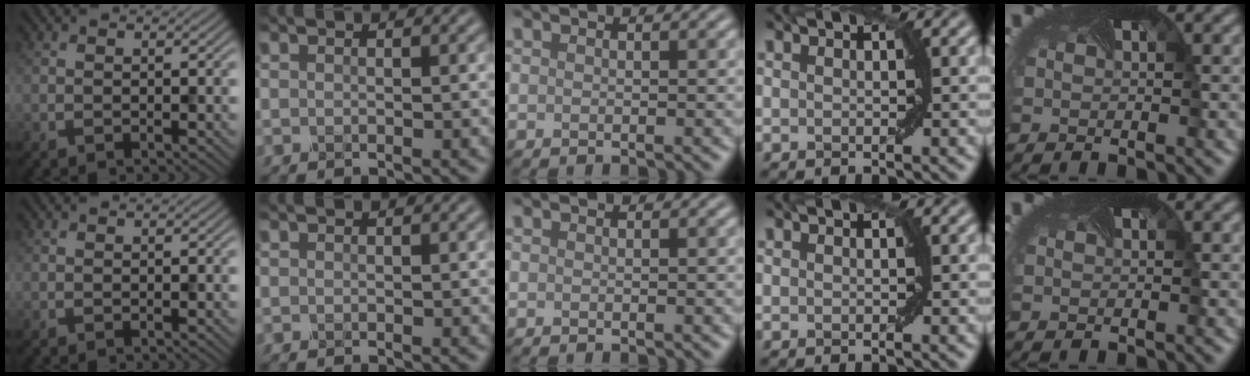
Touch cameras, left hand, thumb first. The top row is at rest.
{}